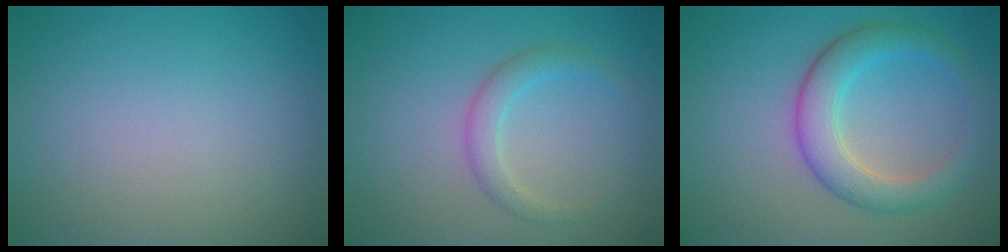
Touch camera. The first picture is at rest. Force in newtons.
{"total": 2.1, "press": 2.1, "slide": 0.1}
{"total": 4.5, "press": 4.5, "slide": 0.1}